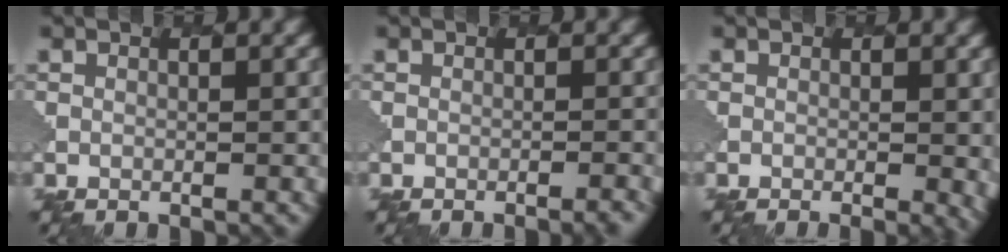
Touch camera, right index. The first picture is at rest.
{"total": 1.3, "force": [-1.0, 0.3, 0.9], "torque": [0.001, 0.009, -0.018]}
{"total": 3.1, "force": [-0.4, 1.4, 2.7], "torque": [-0.024, -0.003, -0.001]}